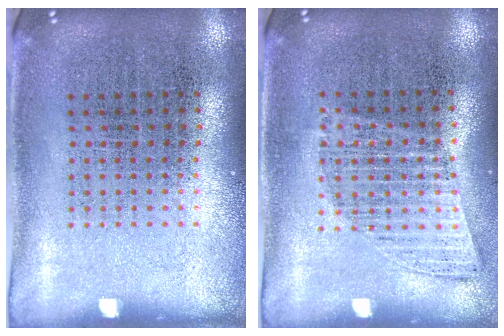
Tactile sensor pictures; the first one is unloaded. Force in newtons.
{"total": 0.9, "press": 0.9, "slide": 0.3}